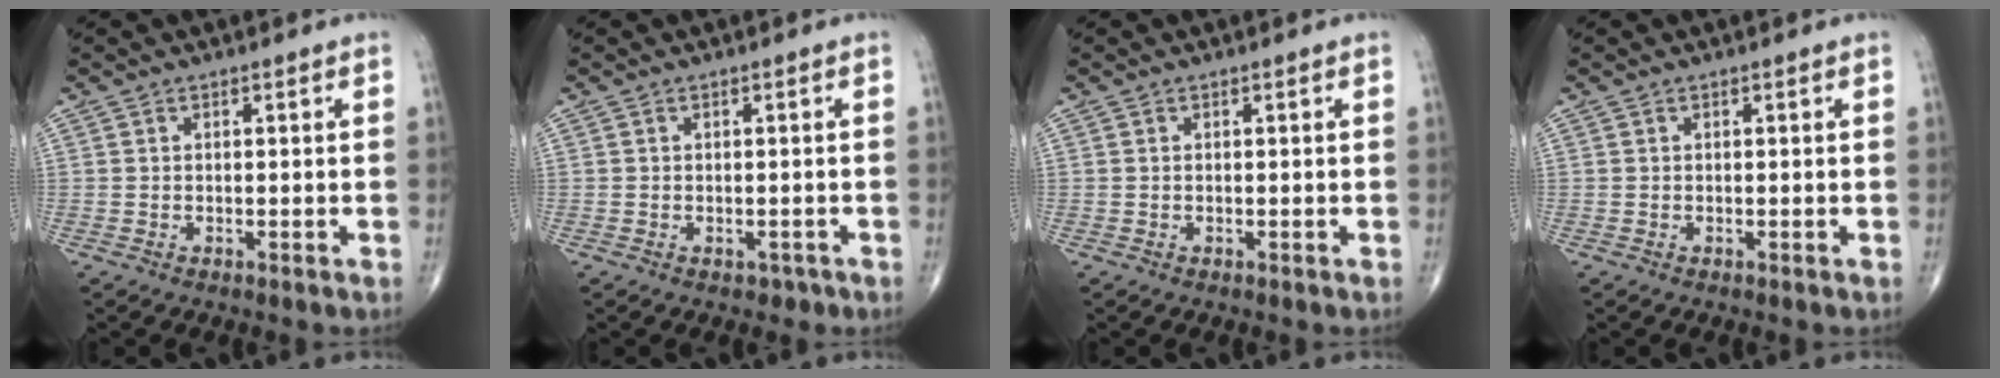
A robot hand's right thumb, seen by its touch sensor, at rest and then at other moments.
{"total": 1.1, "force": [-0.6, 0.9, 0.3], "torque": [0.003, 0.004, -0.007]}
{"total": 0.0}
{"total": 0.0}